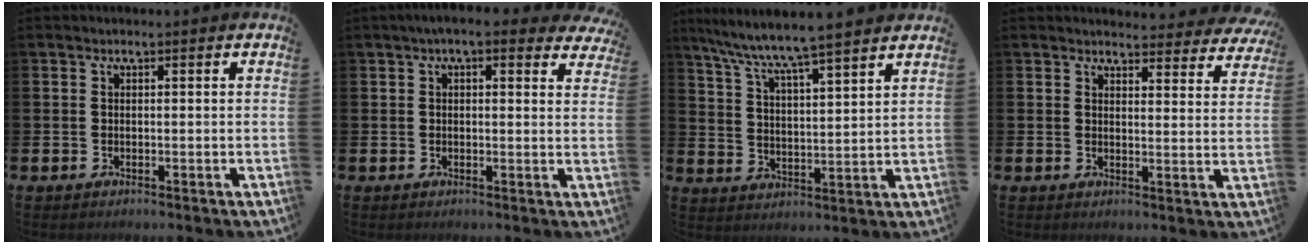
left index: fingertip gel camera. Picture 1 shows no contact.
{"total": 3.5, "force": [2.9, 0.8, 1.7], "torque": [-0.029, -0.009, 0.049]}
{"total": 7.5, "force": [7.2, -0.3, 2.3], "torque": [-0.076, -0.048, 0.123]}
{"total": 3.4, "force": [3.4, 0.6, 0.1], "torque": [-0.004, -0.025, 0.058]}